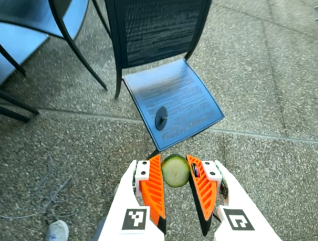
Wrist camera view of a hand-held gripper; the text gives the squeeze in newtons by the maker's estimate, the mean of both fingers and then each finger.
{"total": 9.0, "left": 8.6, "right": 9.4}